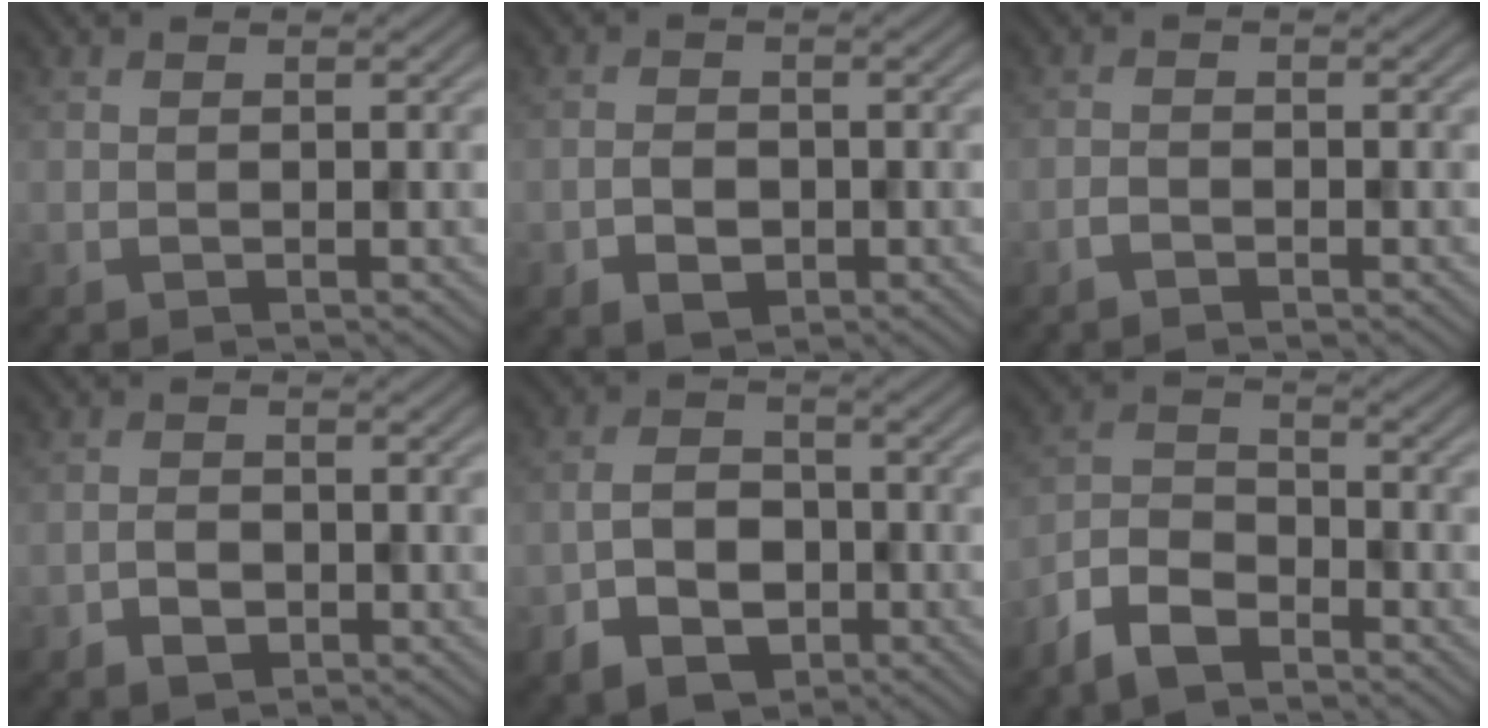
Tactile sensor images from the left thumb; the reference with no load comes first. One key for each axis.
{"total": 2.7, "fx": -1.1, "fy": 1.9, "fz": 1.6, "tx": -0.029, "ty": -0.004, "tz": -0.021}
{"total": 1.1, "fx": -1.0, "fy": 0.4, "fz": 0.5, "tx": -0.009, "ty": 0.001, "tz": -0.022}
{"total": 2.3, "fx": -1.2, "fy": 1.5, "fz": 1.3, "tx": -0.023, "ty": 0.000, "tz": -0.024}
{"total": 6.2, "fx": -2.8, "fy": 4.3, "fz": 3.5, "tx": -0.071, "ty": -0.007, "tz": -0.056}
{"total": 6.5, "fx": -4.8, "fy": 2.9, "fz": 3.3, "tx": -0.070, "ty": -0.003, "tz": -0.113}